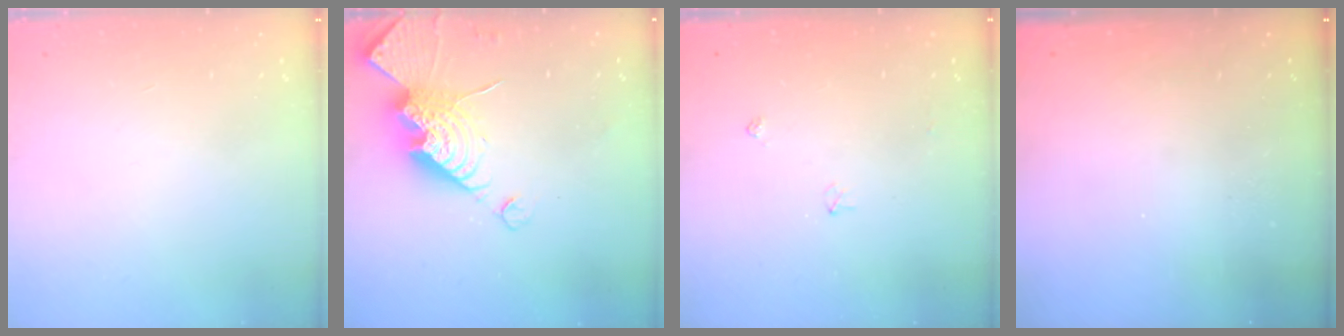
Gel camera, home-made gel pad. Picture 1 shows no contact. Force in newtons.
{"total": 14.6, "press": 14.6, "slide": 1.1}
{"total": 3.0, "press": 3.0, "slide": 0.5}
{"total": 0.0}